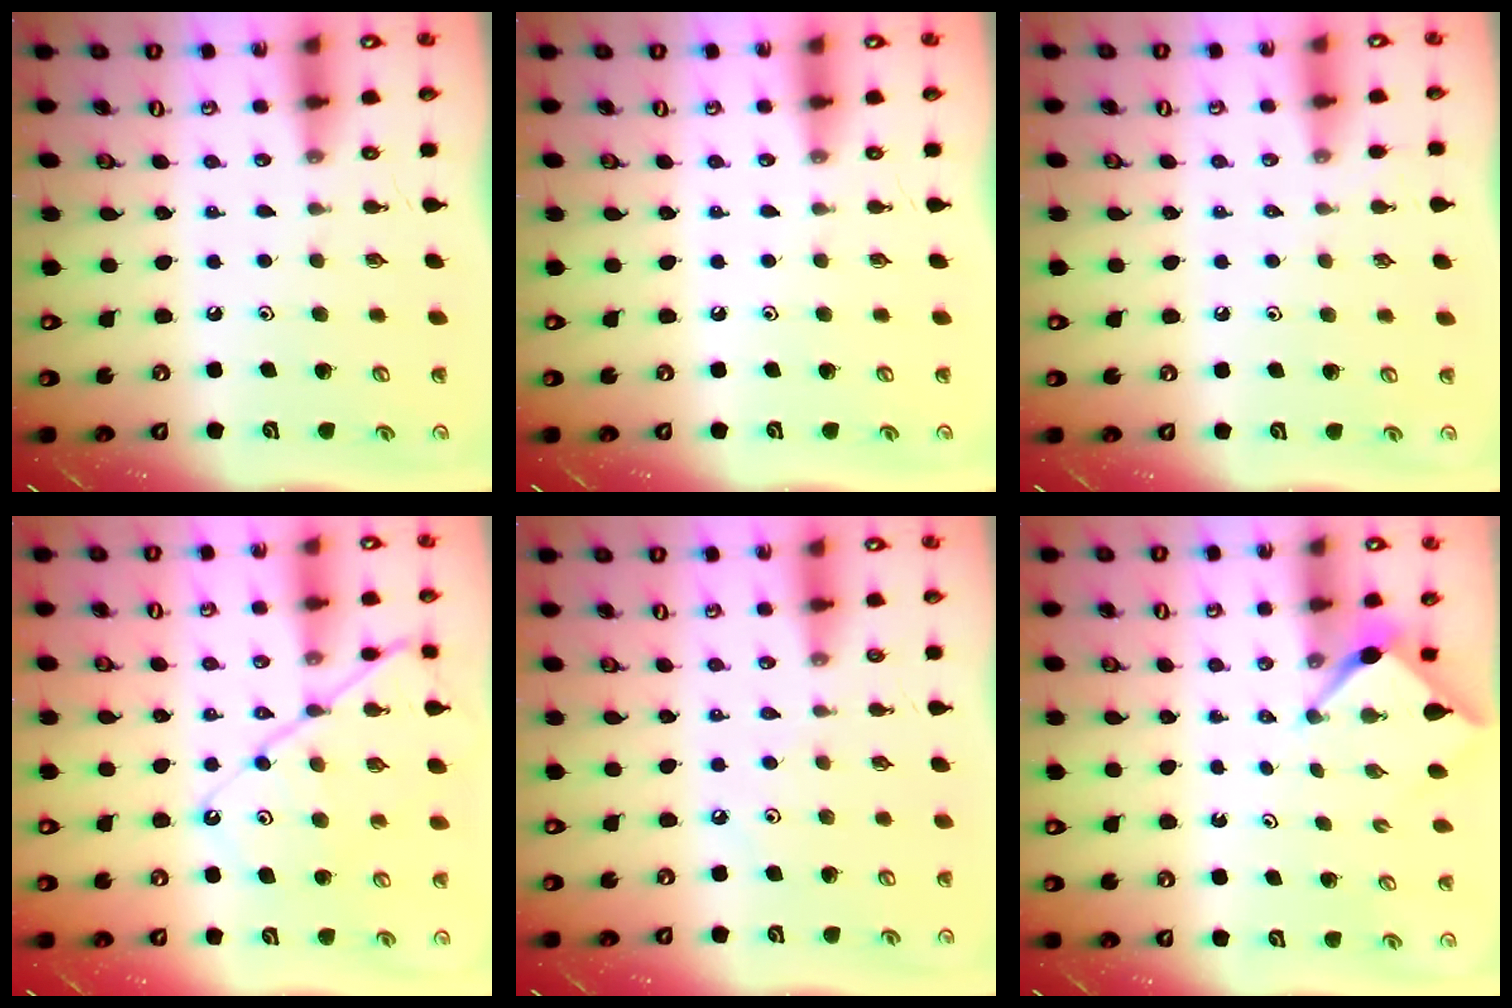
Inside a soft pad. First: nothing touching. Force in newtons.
{"total": 0.0}
{"total": 1.9, "press": 1.8, "slide": 0.4}
{"total": 12.5, "press": 12.4, "slide": 1.4}
{"total": 3.7, "press": 3.7, "slide": 0.6}
{"total": 2.6, "press": 2.5, "slide": 0.3}